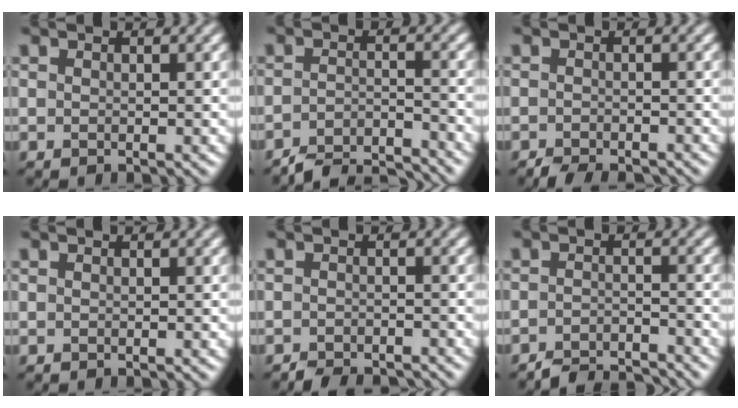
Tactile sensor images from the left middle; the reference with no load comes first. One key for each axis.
{"total": 5.8, "fx": -5.5, "fy": 1.0, "fz": 1.7, "tx": -0.030, "ty": -0.004, "tz": -0.093}
{"total": 2.3, "fx": -2.2, "fy": 0.4, "fz": 0.7, "tx": -0.008, "ty": 0.001, "tz": -0.041}
{"total": 0.0}
{"total": 2.4, "fx": -2.4, "fy": 0.3, "fz": 0.4, "tx": -0.004, "ty": 0.003, "tz": -0.043}
{"total": 3.9, "fx": -3.8, "fy": 0.5, "fz": 0.9, "tx": -0.018, "ty": 0.002, "tz": -0.068}